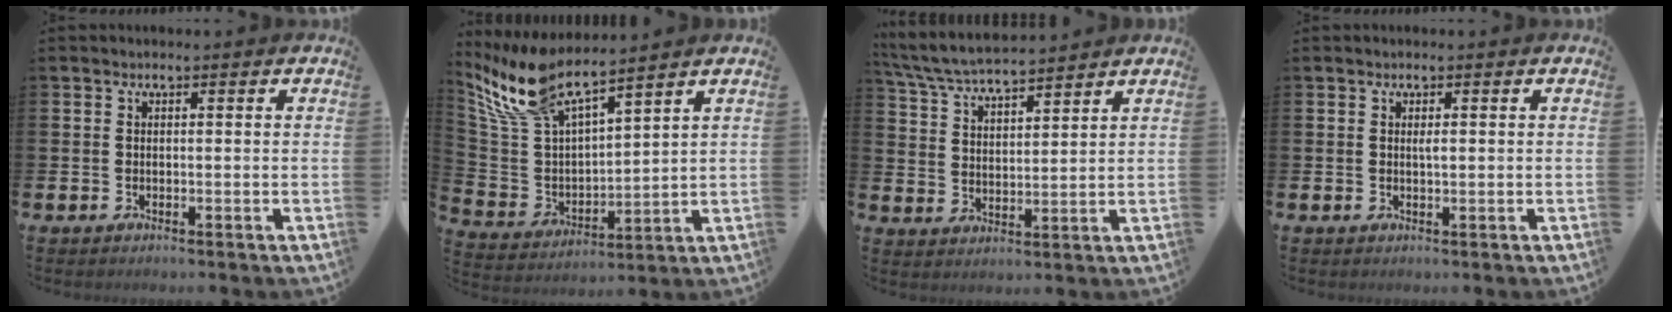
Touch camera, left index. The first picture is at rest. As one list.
[{"total": 10.1, "force": [8.8, 2.5, 4.4], "torque": [-0.122, -0.040, 0.155]}, {"total": 6.1, "force": [5.9, 0.5, 1.3], "torque": [-0.046, -0.033, 0.105]}, {"total": 0.9, "force": [0.3, 0.2, 0.8], "torque": [-0.022, 0.002, 0.006]}]